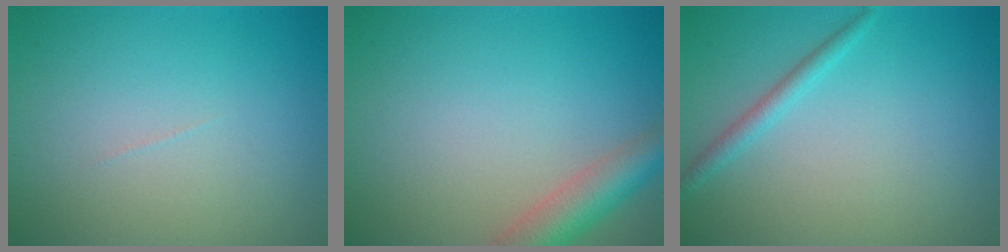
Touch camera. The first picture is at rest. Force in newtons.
{"total": 4.4, "press": 4.4, "slide": 0.2}
{"total": 1.5, "press": 1.5, "slide": 0.1}